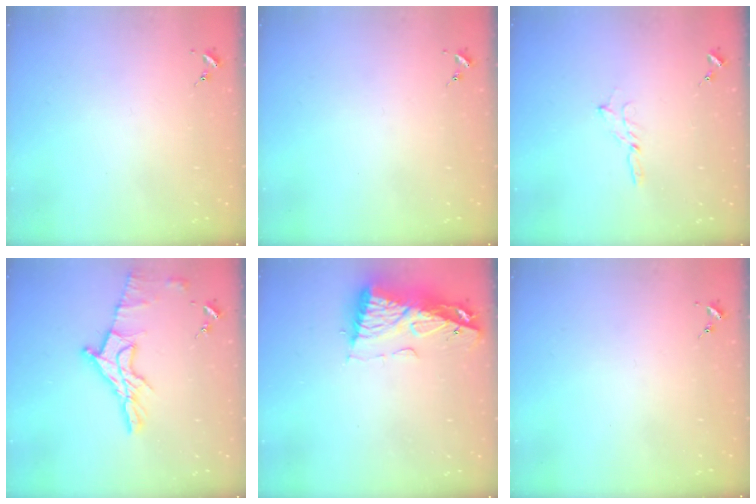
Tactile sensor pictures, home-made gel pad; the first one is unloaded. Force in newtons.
{"total": 0.0}
{"total": 2.1, "press": 2.1, "slide": 0.2}
{"total": 12.6, "press": 12.6, "slide": 1.2}
{"total": 10.1, "press": 10.0, "slide": 1.1}
{"total": 0.0}